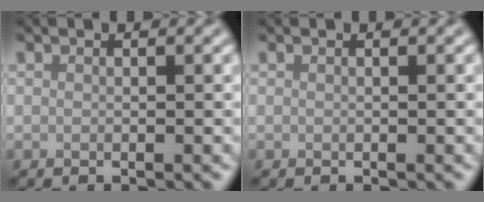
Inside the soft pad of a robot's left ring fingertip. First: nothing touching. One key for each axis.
{"total": 0.0}